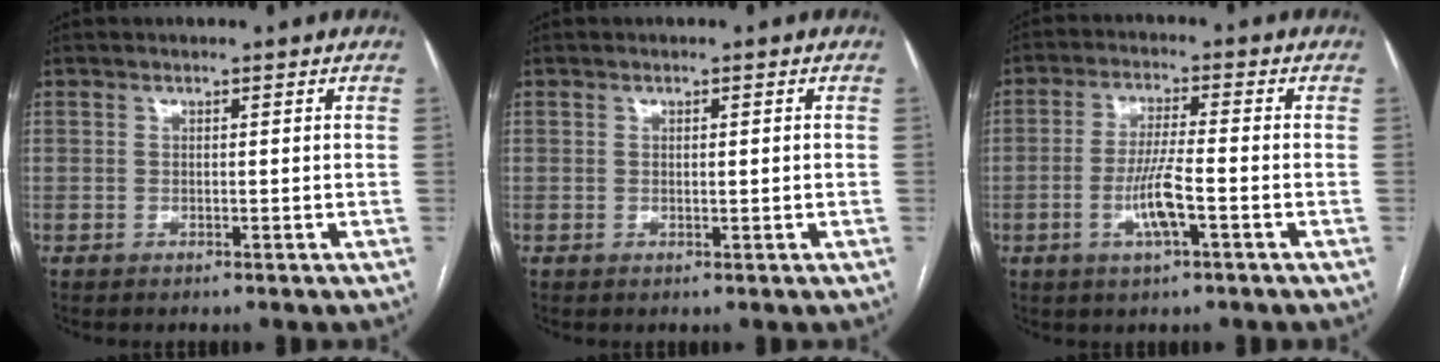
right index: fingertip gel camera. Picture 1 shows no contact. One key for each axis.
{"total": 0.9, "fx": 0.0, "fy": 0.1, "fz": 0.9, "tx": -0.018, "ty": -0.002, "tz": 0.003}
{"total": 6.6, "fx": -2.3, "fy": 0.6, "fz": 6.2, "tx": -0.124, "ty": -0.003, "tz": -0.043}